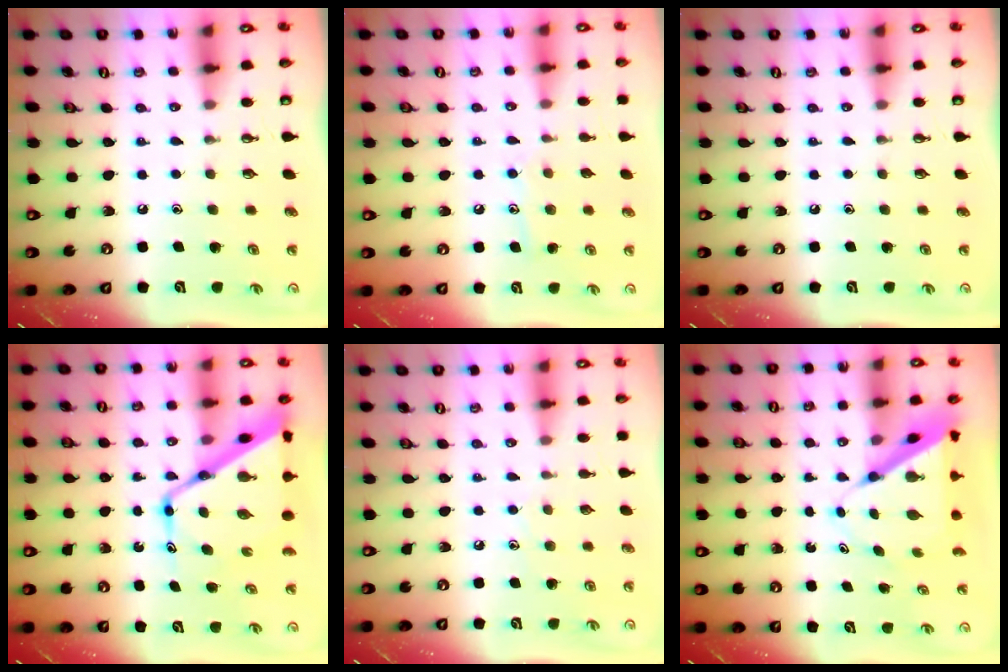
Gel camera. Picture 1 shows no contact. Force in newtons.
{"total": 8.0, "press": 8.0, "slide": 0.5}
{"total": 0.0}
{"total": 16.2, "press": 16.1, "slide": 1.5}
{"total": 5.9, "press": 5.9, "slide": 0.6}
{"total": 8.1, "press": 8.1, "slide": 0.8}